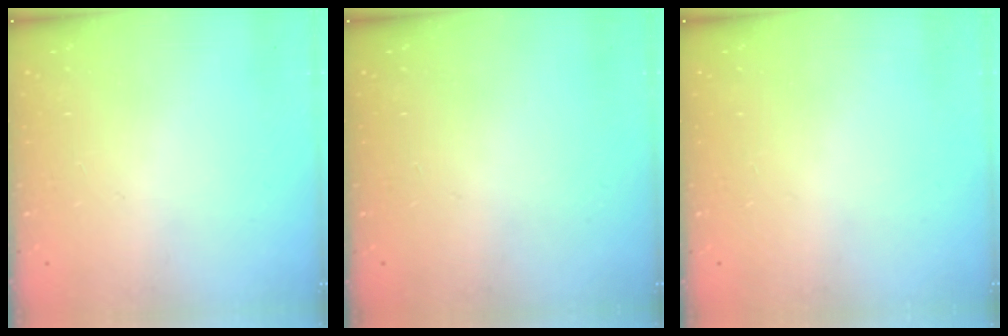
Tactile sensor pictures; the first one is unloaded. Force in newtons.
{"total": 0.0}
{"total": 0.0}